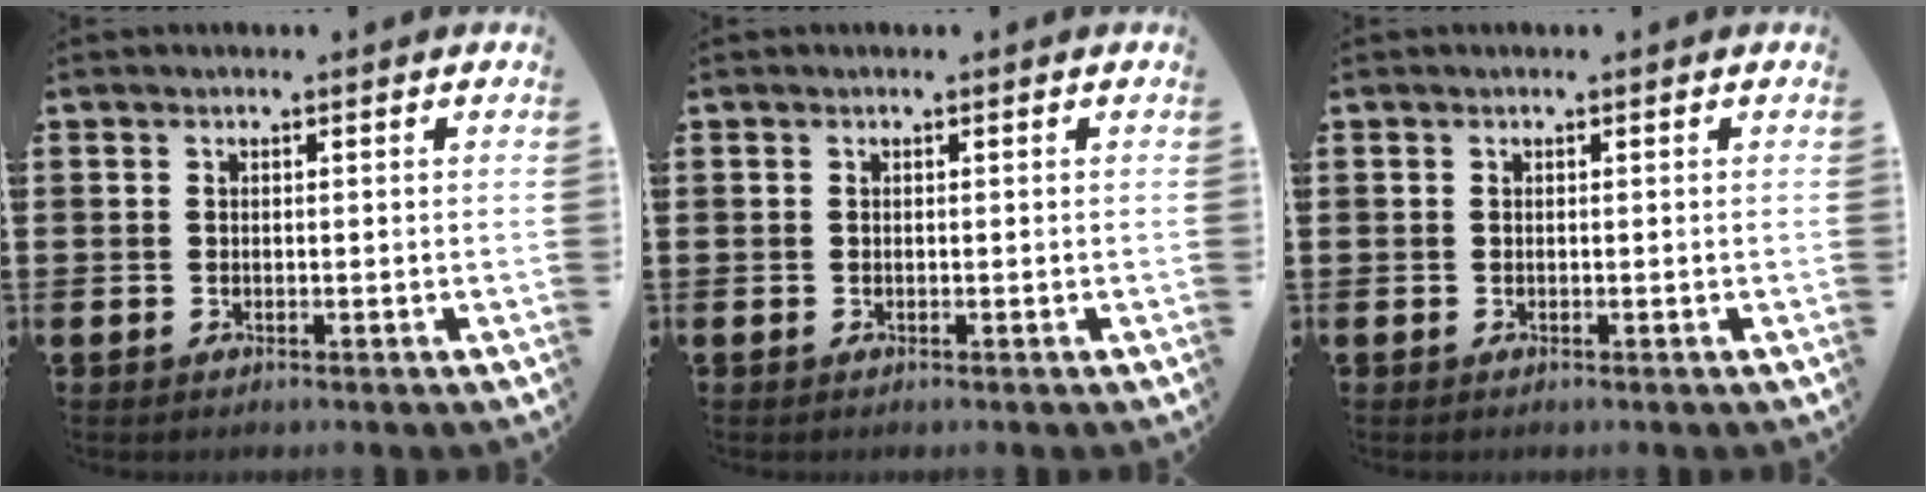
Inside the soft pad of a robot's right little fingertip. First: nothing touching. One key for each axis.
{"total": 0.0}
{"total": 0.0}